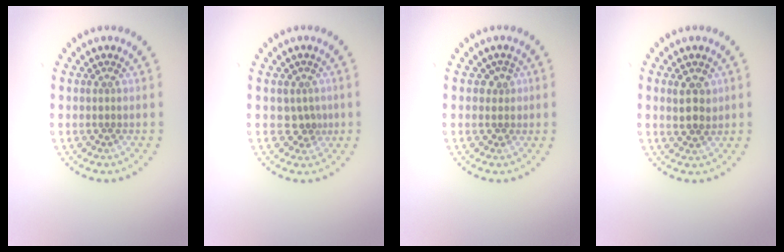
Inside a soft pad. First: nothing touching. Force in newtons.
{"total": 1.4, "press": 1.1, "slide": 0.8}
{"total": 1.3, "press": 1.1, "slide": 0.7}
{"total": 2.3, "press": 2.2, "slide": 0.8}